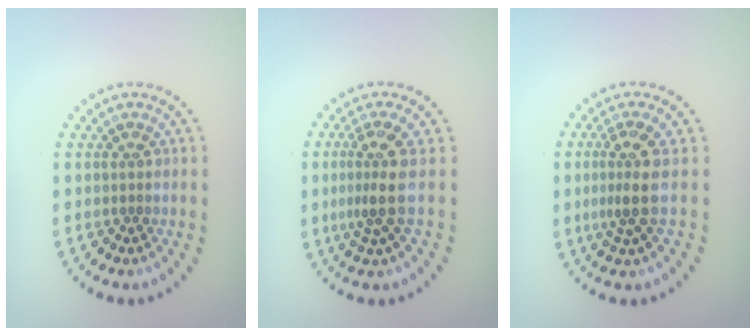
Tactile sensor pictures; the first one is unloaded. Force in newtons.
{"total": 3.0, "press": 2.2, "slide": 2.1}
{"total": 3.0, "press": 2.3, "slide": 1.8}